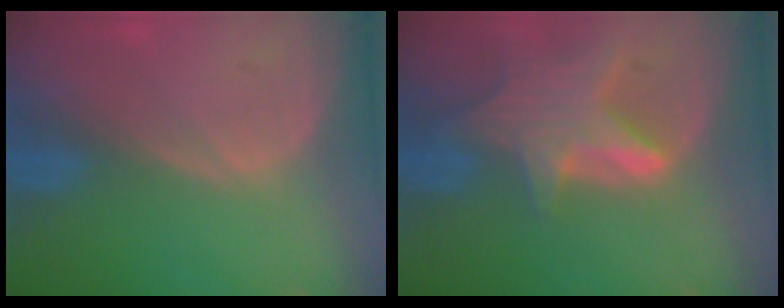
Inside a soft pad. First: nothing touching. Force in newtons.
{"total": 7.9, "press": 7.2, "slide": 3.3}